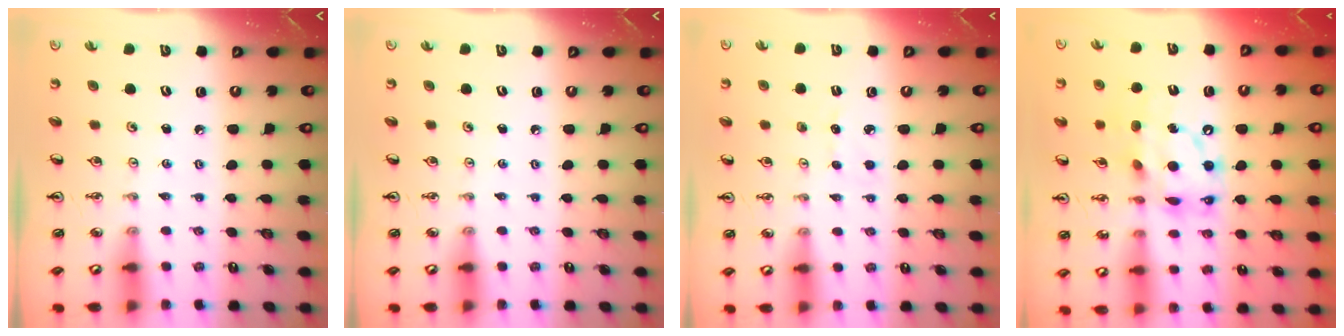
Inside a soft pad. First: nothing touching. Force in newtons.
{"total": 0.0}
{"total": 4.6, "press": 4.5, "slide": 0.7}
{"total": 15.5, "press": 15.5, "slide": 1.3}